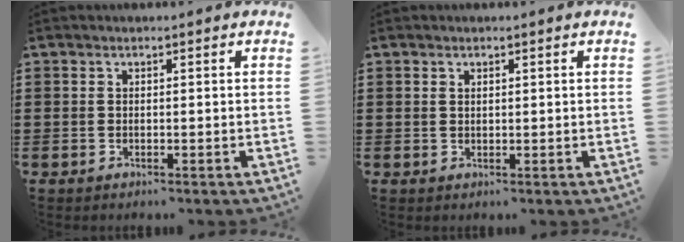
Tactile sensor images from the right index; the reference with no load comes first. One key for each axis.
{"total": 0.8, "fx": 0.5, "fy": 0.5, "fz": 0.3, "tx": -0.007, "ty": 0.004, "tz": 0.009}